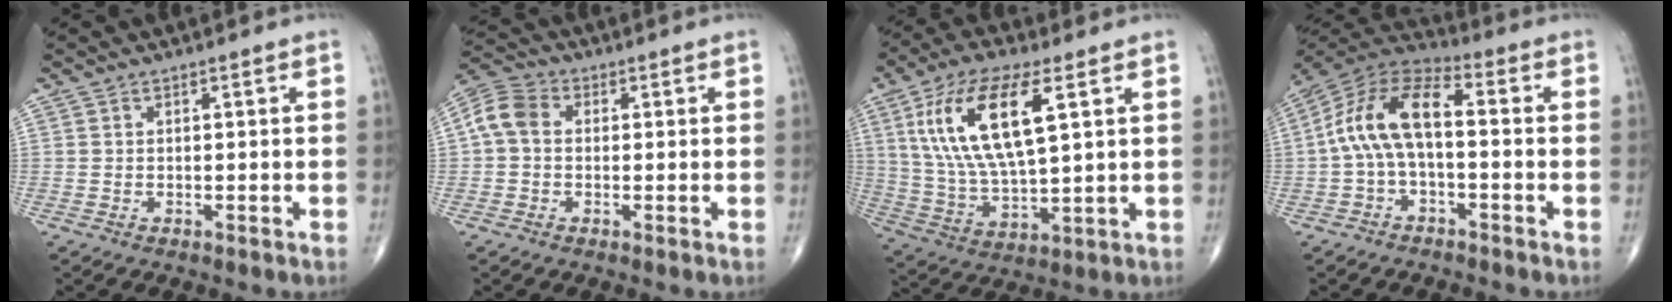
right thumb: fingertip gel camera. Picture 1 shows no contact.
{"total": 6.6, "force": [0.4, 5.0, 4.2], "torque": [-0.083, 0.022, -0.002]}
{"total": 18.0, "force": [6.1, 6.5, 15.7], "torque": [-0.306, -0.011, 0.117]}
{"total": 12.7, "force": [-0.5, 6.2, 11.1], "torque": [-0.213, 0.046, -0.023]}